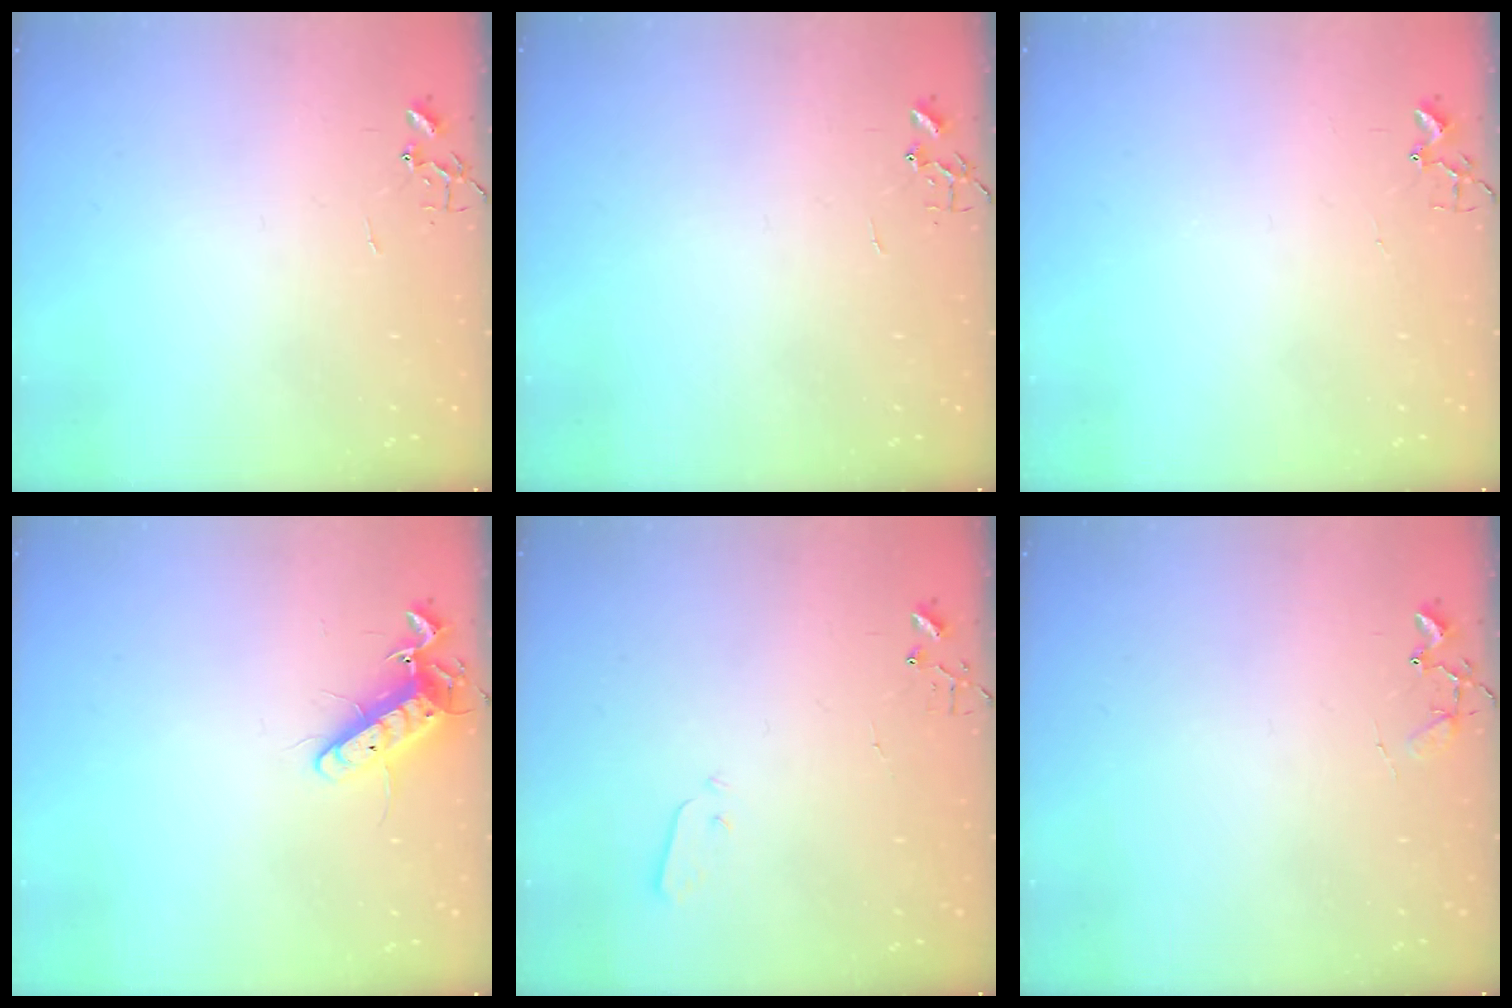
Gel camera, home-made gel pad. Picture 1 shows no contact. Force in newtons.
{"total": 0.0}
{"total": 2.4, "press": 2.4, "slide": 0.3}
{"total": 11.3, "press": 11.2, "slide": 0.9}
{"total": 2.0, "press": 2.0, "slide": 0.4}
{"total": 8.0, "press": 8.0, "slide": 0.4}